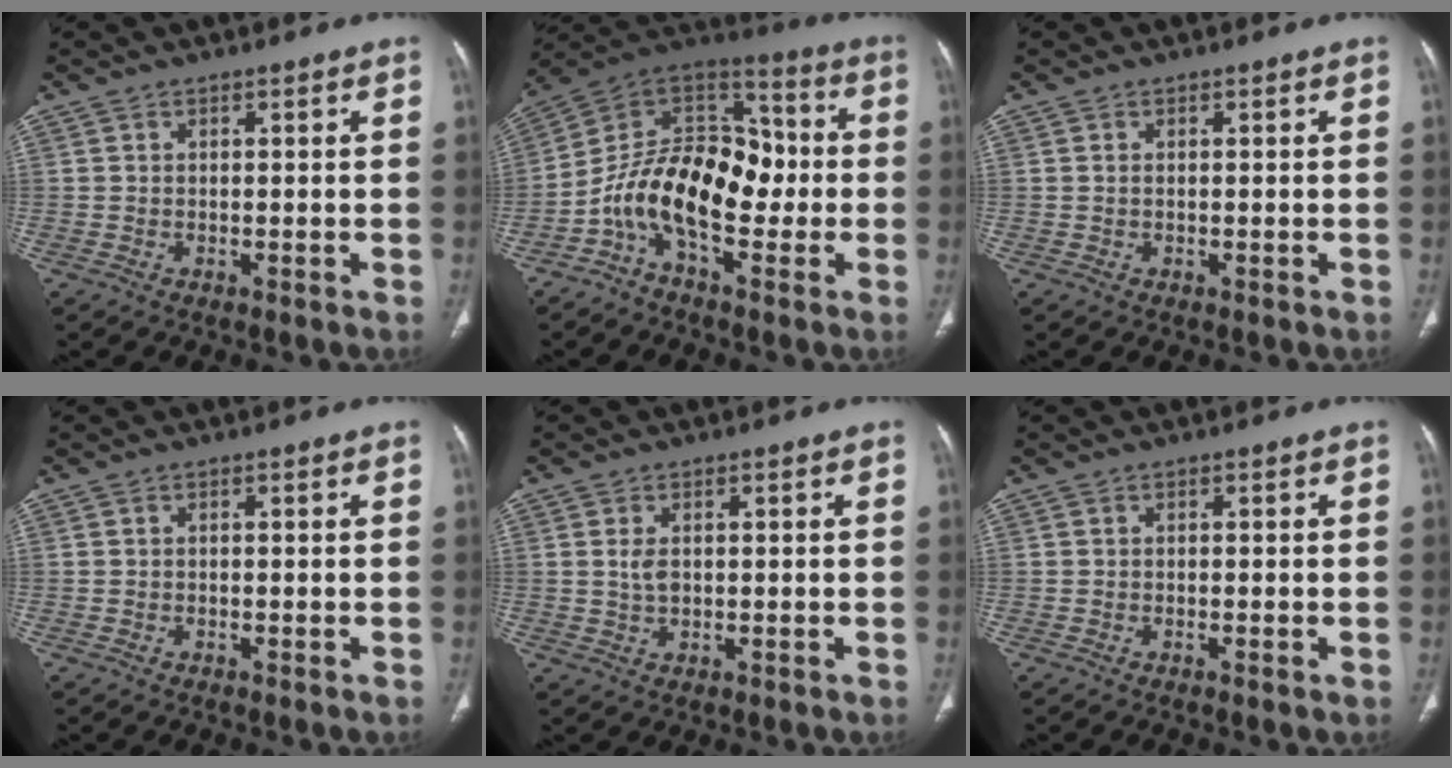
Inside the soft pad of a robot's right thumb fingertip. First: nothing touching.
{"total": 16.8, "force": [-4.1, 9.6, 13.2], "torque": [-0.197, 0.067, -0.079]}
{"total": 0.0}
{"total": 0.0}
{"total": 2.6, "force": [0.4, 1.6, 2.0], "torque": [-0.040, -0.001, 0.009]}
{"total": 0.6, "force": [-0.3, 0.0, 0.5], "torque": [-0.013, -0.002, -0.005]}